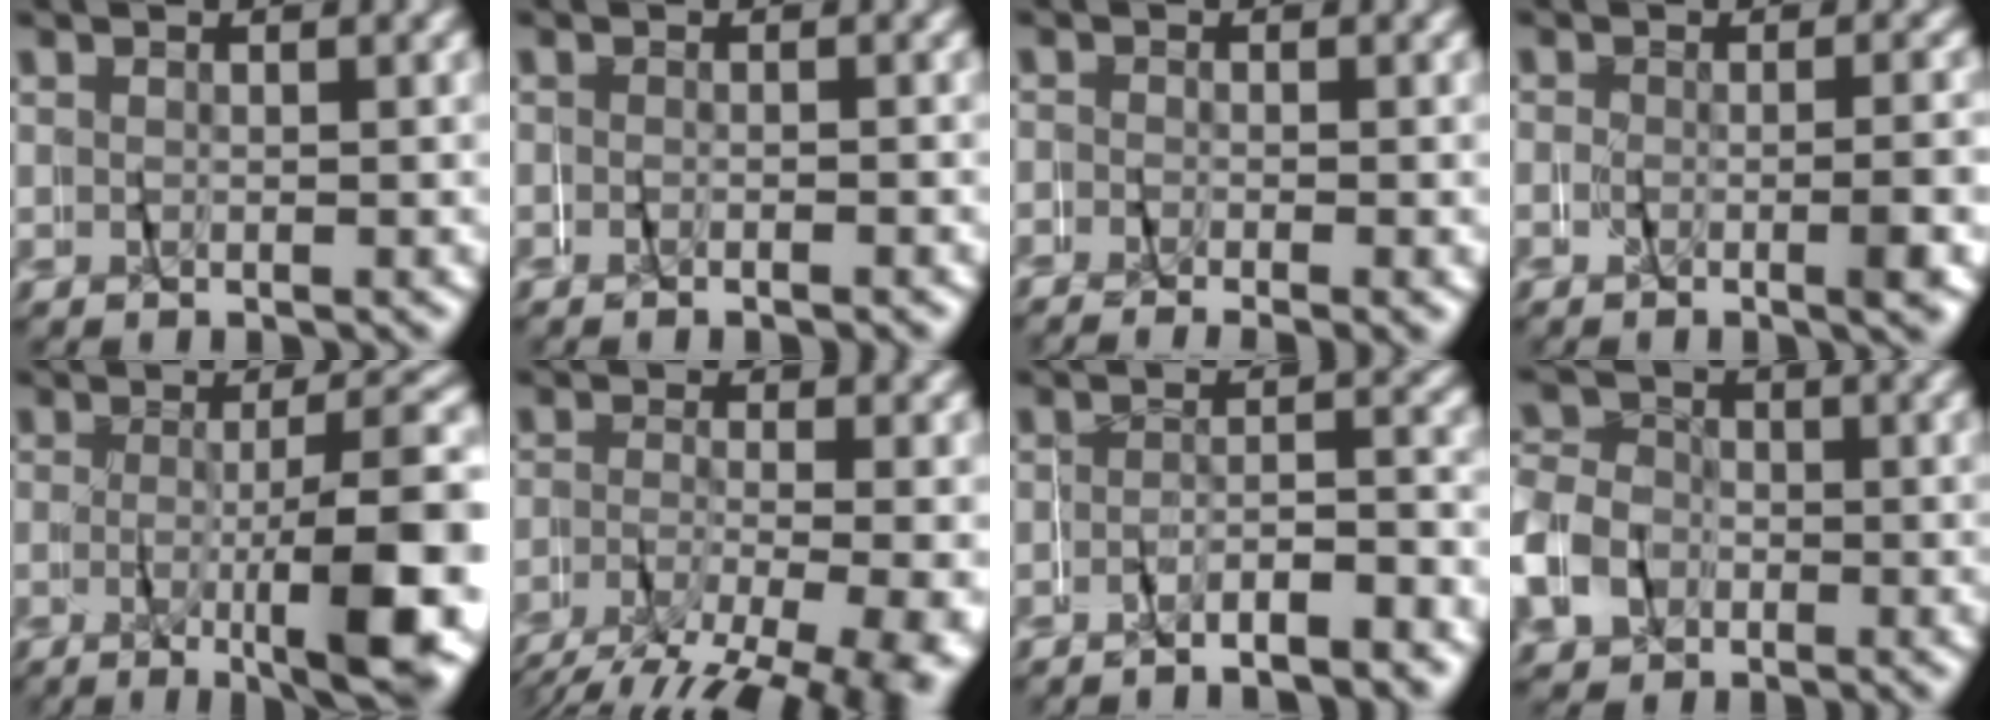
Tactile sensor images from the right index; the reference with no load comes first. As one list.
[{"total": 1.1, "force": [-1.0, -0.5, -0.1], "torque": [0.000, 0.003, -0.021]}, {"total": 2.0, "force": [-2.0, -0.1, 0.4], "torque": [-0.007, -0.002, -0.037]}, {"total": 2.0, "force": [-1.3, -1.0, 1.2], "torque": [-0.007, 0.006, -0.023]}, {"total": 9.0, "force": [-3.0, 1.1, 8.4], "torque": [-0.095, 0.005, -0.047]}, {"total": 6.5, "force": [-3.3, 2.5, 5.0], "torque": [-0.077, -0.018, -0.047]}, {"total": 4.4, "force": [-4.4, 0.3, 0.8], "torque": [0.002, 0.008, -0.083]}, {"total": 7.7, "force": [-1.3, 7.2, 2.3], "torque": [-0.065, -0.009, -0.030]}]